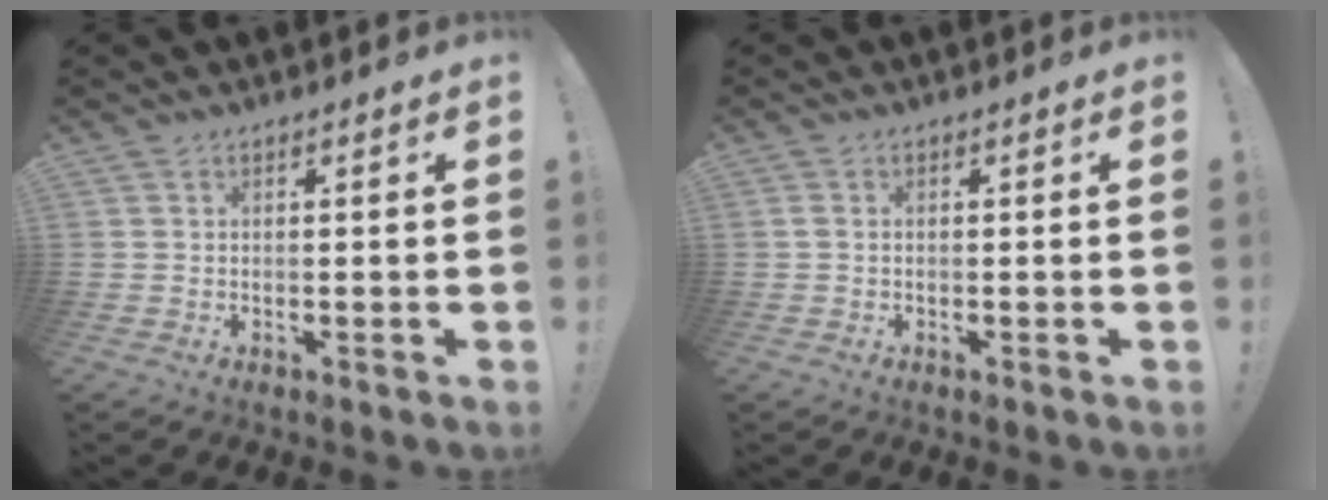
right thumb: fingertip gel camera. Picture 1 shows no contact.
{"total": 0.5, "force": [0.0, 0.3, 0.5], "torque": [-0.015, 0.003, 0.000]}